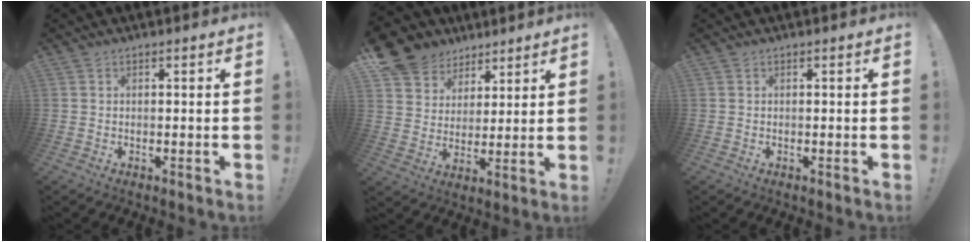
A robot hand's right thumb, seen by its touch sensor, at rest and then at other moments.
{"total": 11.1, "force": [7.0, 8.3, 2.3], "torque": [-0.041, -0.049, 0.143]}
{"total": 0.0}